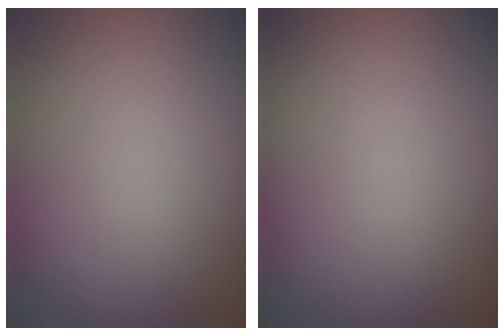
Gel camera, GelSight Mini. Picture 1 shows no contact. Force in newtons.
{"total": 0.0}